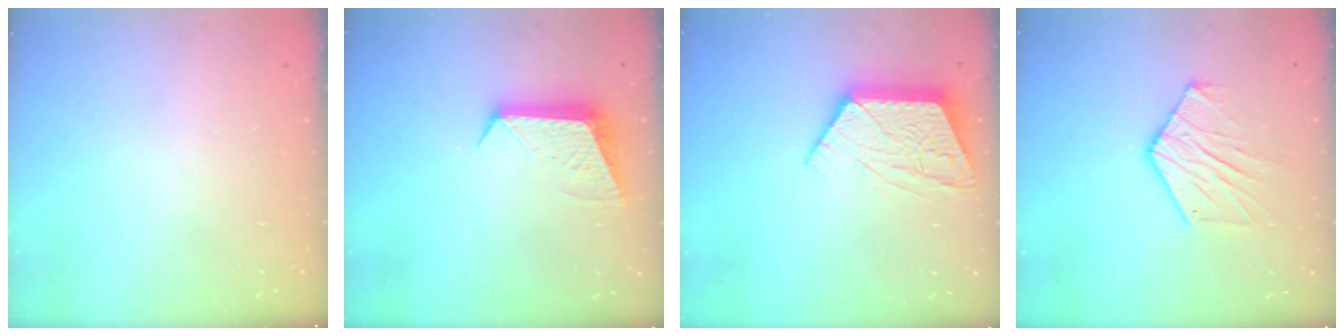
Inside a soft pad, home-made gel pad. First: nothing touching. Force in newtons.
{"total": 9.9, "press": 9.9, "slide": 0.4}
{"total": 12.1, "press": 12.1, "slide": 0.8}
{"total": 11.4, "press": 11.3, "slide": 0.9}